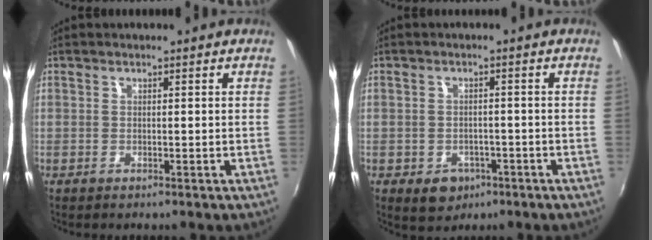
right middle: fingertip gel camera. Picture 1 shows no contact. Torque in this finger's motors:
{"motor_torque": [0.41, -0.34, 0.02, 0.01]}